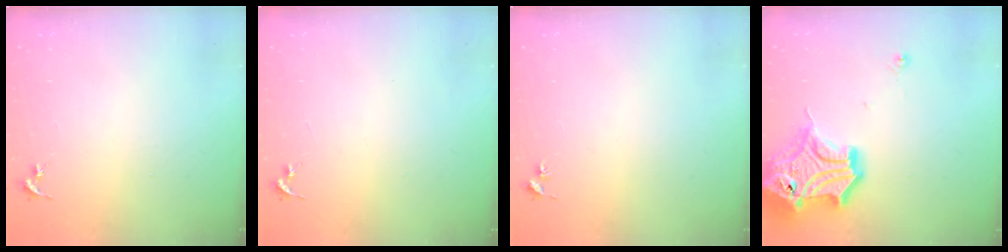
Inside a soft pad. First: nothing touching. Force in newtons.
{"total": 0.0}
{"total": 2.0, "press": 2.0, "slide": 0.2}
{"total": 21.0, "press": 20.9, "slide": 2.4}